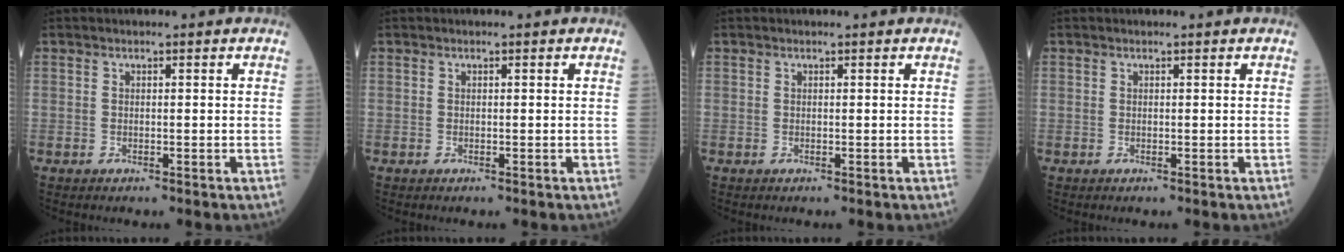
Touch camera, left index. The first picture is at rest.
{"total": 0.0}
{"total": 0.0}
{"total": 0.0}